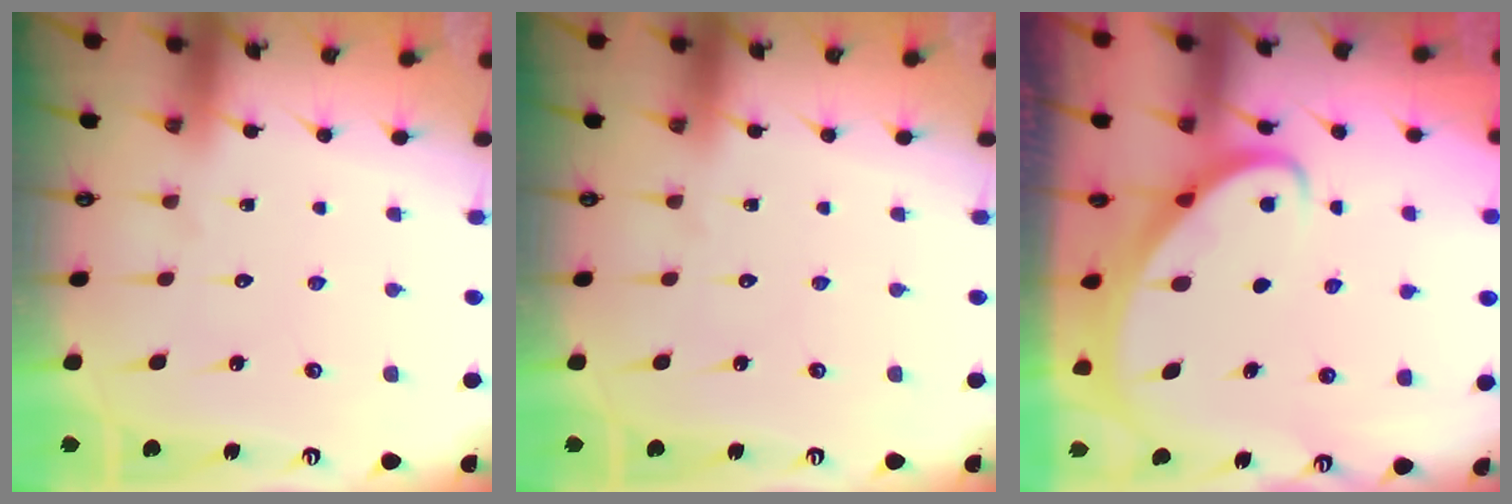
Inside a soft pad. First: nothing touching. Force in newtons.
{"total": 0.0}
{"total": 2.8, "press": 2.8, "slide": 0.4}